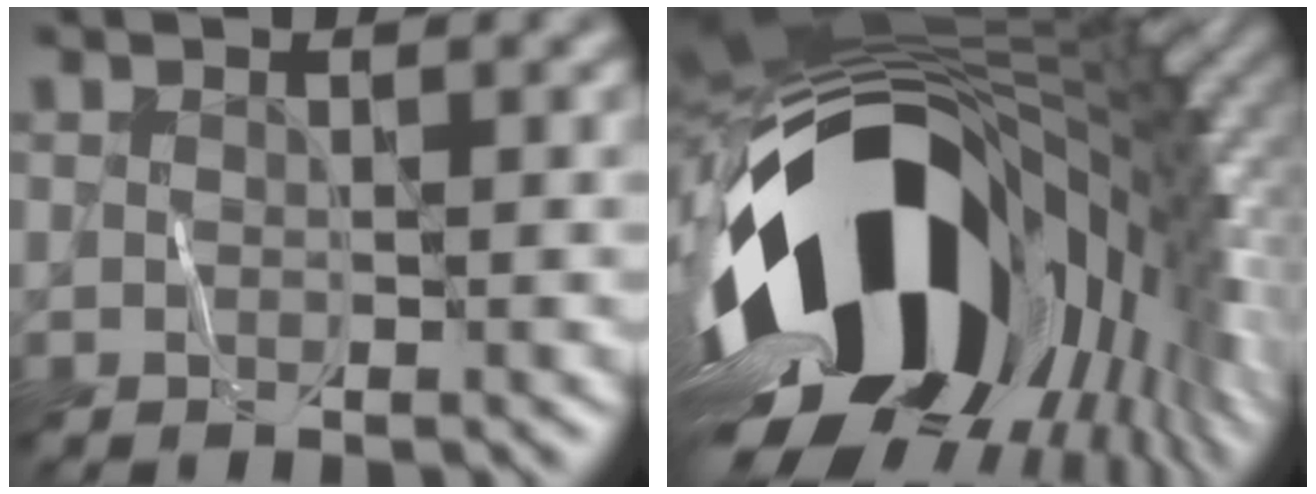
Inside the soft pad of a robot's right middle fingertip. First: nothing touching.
{"total": 19.3, "force": [-4.5, 10.6, 15.5], "torque": [-0.275, -0.024, -0.083]}